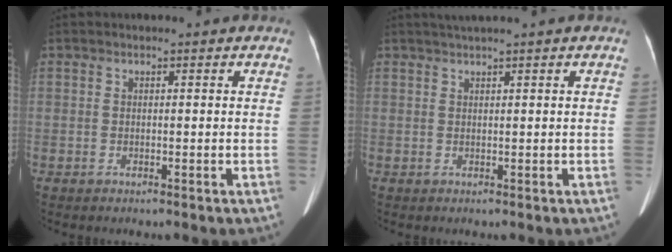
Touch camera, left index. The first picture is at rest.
{"total": 1.9, "force": [1.4, -0.6, 1.1], "torque": [-0.023, 0.011, 0.032]}